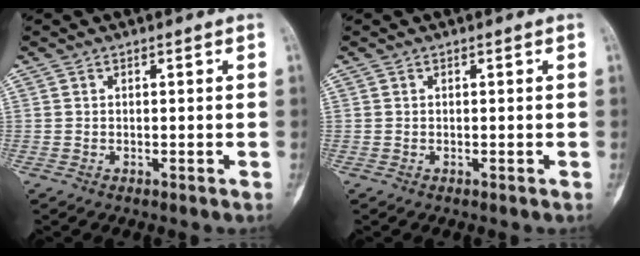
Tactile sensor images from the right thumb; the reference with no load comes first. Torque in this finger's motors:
{"motor_torque": [0.00, 0.00, -0.04, -0.04, 0.00]}